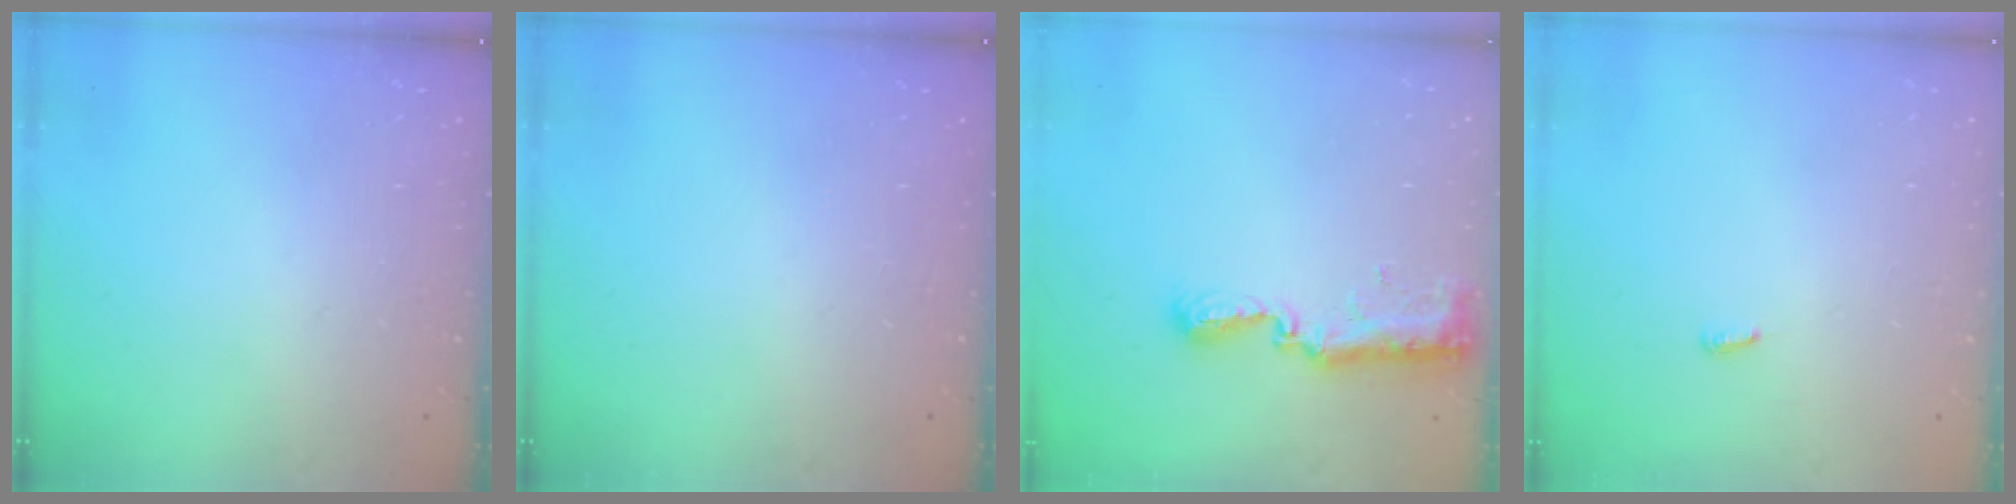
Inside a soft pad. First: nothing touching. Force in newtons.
{"total": 0.0}
{"total": 8.9, "press": 8.9, "slide": 0.8}
{"total": 2.6, "press": 2.6, "slide": 0.2}